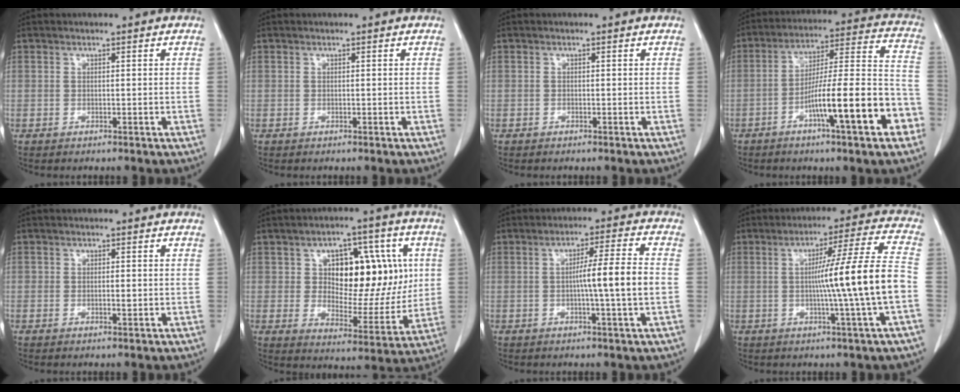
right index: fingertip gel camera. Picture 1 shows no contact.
{"total": 0.0}
{"total": 0.0}
{"total": 17.3, "force": [-7.2, 1.4, 15.7], "torque": [-0.229, 0.015, -0.112]}
{"total": 1.2, "force": [-0.2, 0.6, 1.1], "torque": [-0.016, 0.001, -0.003]}
{"total": 16.6, "force": [3.5, 8.9, 13.6], "torque": [-0.196, 0.022, 0.062]}
{"total": 7.9, "force": [-0.9, -0.9, 7.8], "torque": [-0.122, 0.004, -0.016]}
{"total": 13.2, "force": [-1.7, -2.3, 12.9], "torque": [-0.200, -0.001, -0.028]}